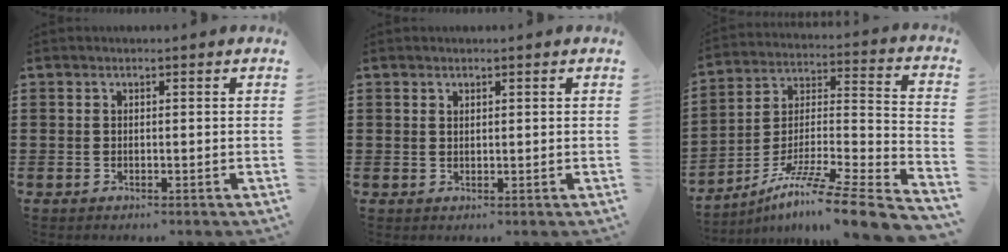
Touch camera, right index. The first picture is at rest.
{"total": 0.8, "force": [0.7, 0.5, 0.1], "torque": [-0.004, 0.002, 0.013]}
{"total": 9.9, "force": [-7.4, 0.4, 6.5], "torque": [-0.116, -0.002, -0.148]}